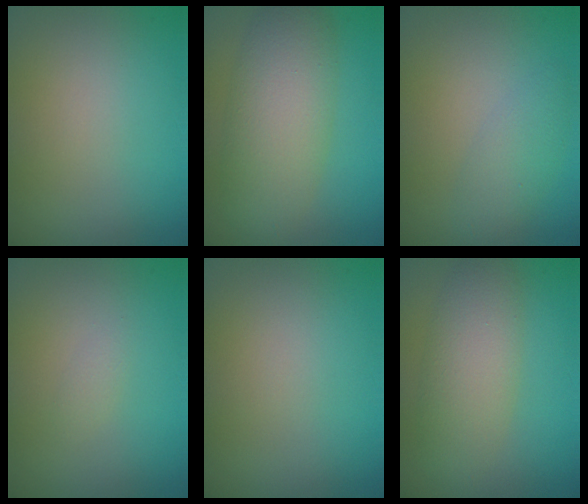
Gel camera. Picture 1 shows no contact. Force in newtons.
{"total": 6.4, "press": 6.4, "slide": 0.5}
{"total": 2.2, "press": 2.2, "slide": 0.0}
{"total": 0.7, "press": 0.7, "slide": 0.1}
{"total": 0.0}
{"total": 4.5, "press": 4.5, "slide": 0.2}